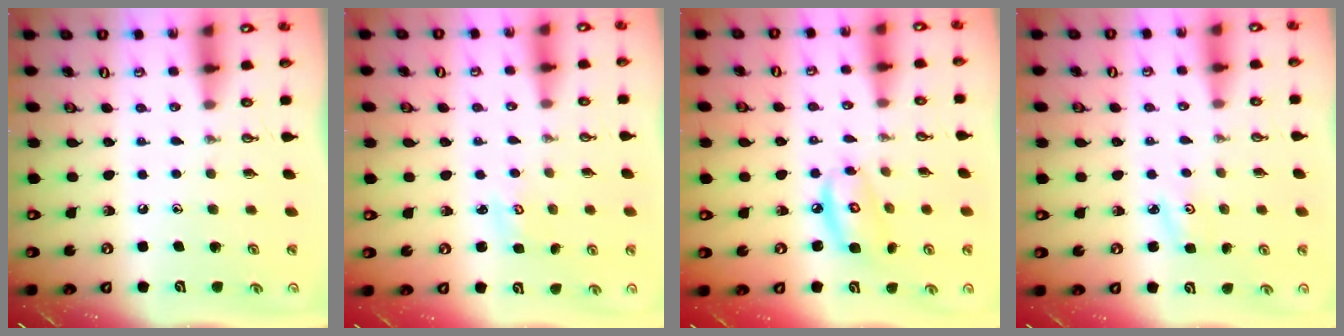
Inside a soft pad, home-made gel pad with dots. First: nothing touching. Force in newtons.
{"total": 1.8, "press": 1.8, "slide": 0.2}
{"total": 7.9, "press": 7.9, "slide": 0.6}
{"total": 3.0, "press": 3.0, "slide": 0.4}